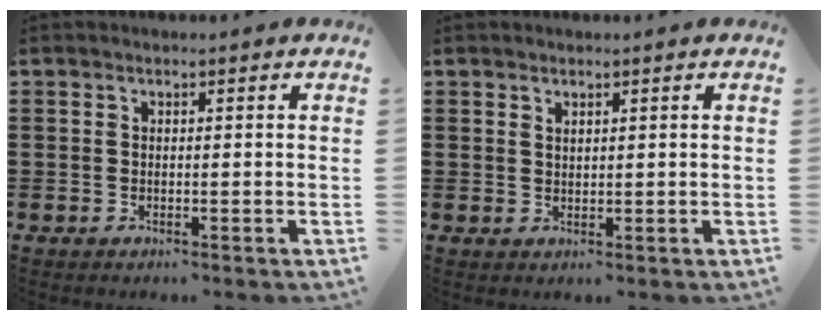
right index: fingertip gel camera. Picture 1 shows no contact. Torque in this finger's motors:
{"motor_torque": [-1.01, 1.11, -0.08, -0.01]}